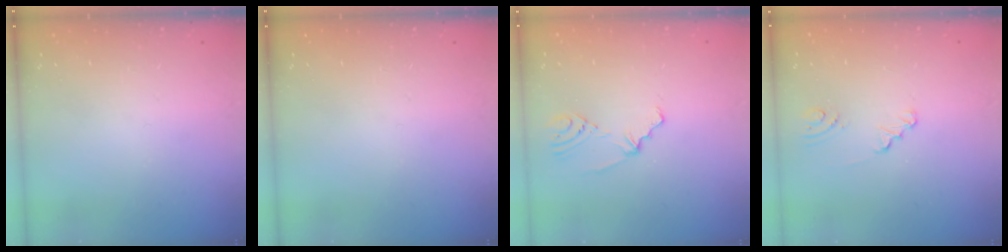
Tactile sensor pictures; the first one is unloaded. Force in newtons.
{"total": 0.0}
{"total": 2.3, "press": 1.9, "slide": 1.4}
{"total": 1.7, "press": 1.7, "slide": 0.3}